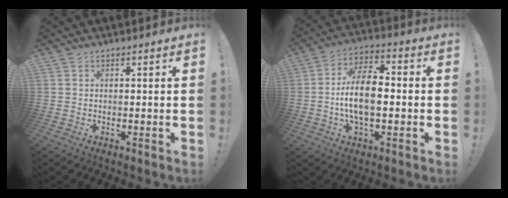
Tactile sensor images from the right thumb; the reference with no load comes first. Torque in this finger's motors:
{"motor_torque": [0.27, 0.56, 0.92, 0.16, 0.17]}